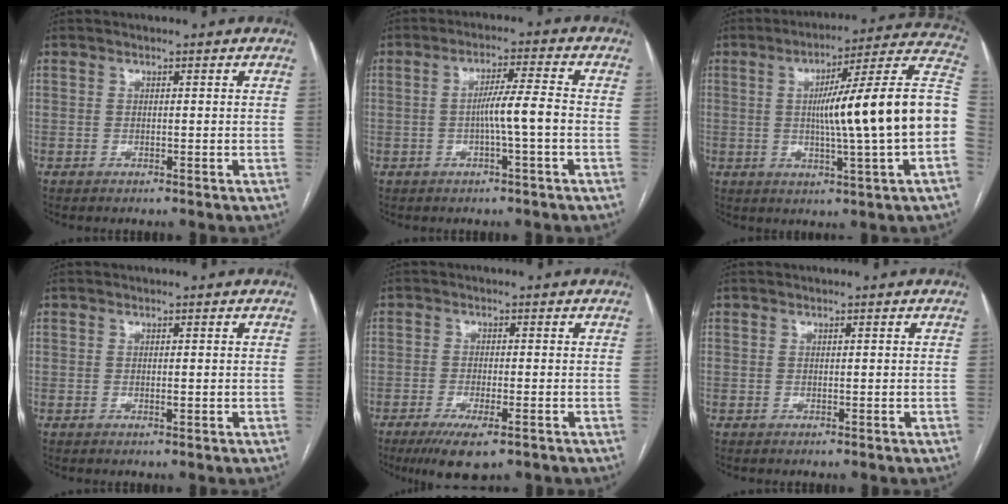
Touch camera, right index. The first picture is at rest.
{"total": 5.5, "force": [-1.2, -0.6, 5.3], "torque": [-0.089, 0.008, -0.020]}
{"total": 20.0, "force": [-0.6, -0.6, 19.9], "torque": [-0.253, 0.028, -0.014]}
{"total": 1.0, "force": [0.0, 0.3, 0.9], "torque": [-0.016, -0.003, 0.001]}
{"total": 6.4, "force": [-3.9, 1.3, 4.9], "torque": [-0.085, -0.016, -0.061]}
{"total": 0.0}